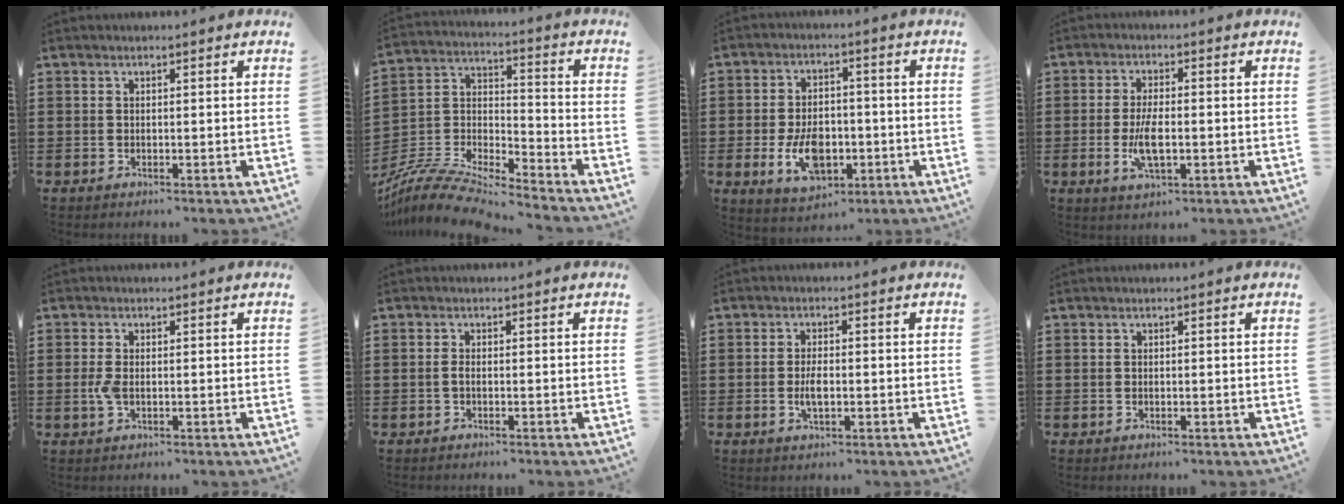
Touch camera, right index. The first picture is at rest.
{"total": 9.6, "force": [-9.1, 1.1, 2.9], "torque": [-0.068, 0.004, -0.185]}
{"total": 7.9, "force": [-2.1, 5.0, 5.8], "torque": [-0.109, 0.000, -0.042]}
{"total": 5.8, "force": [-1.1, 2.3, 5.2], "torque": [-0.110, -0.003, -0.023]}
{"total": 2.6, "force": [-0.4, 1.3, 2.3], "torque": [-0.066, -0.007, -0.014]}
{"total": 1.1, "force": [-0.7, 0.1, 0.8], "torque": [-0.025, -0.008, -0.015]}
{"total": 3.4, "force": [-0.6, 1.4, 3.1], "torque": [-0.064, -0.001, -0.012]}
{"total": 0.0}